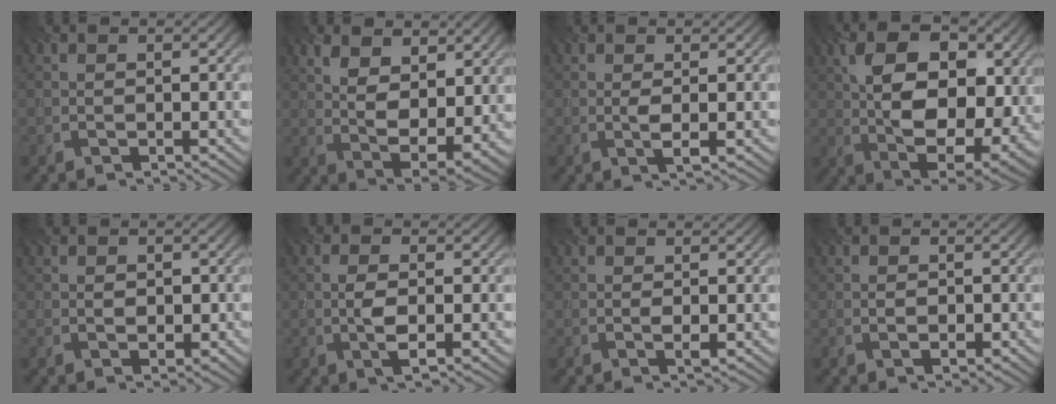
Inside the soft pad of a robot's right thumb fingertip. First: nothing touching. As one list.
[{"total": 9.2, "force": [4.1, 4.7, 6.7], "torque": [-0.142, -0.010, 0.079]}, {"total": 1.3, "force": [0.1, 0.2, 1.3], "torque": [-0.031, -0.003, 0.001]}, {"total": 14.6, "force": [3.0, 8.6, 11.4], "torque": [-0.188, 0.007, 0.044]}, {"total": 1.6, "force": [0.2, 1.3, 0.9], "torque": [-0.021, -0.005, 0.005]}, {"total": 3.4, "force": [-0.4, 1.2, 3.1], "torque": [-0.069, -0.001, -0.009]}, {"total": 0.6, "force": [0.2, 0.1, 0.5], "torque": [-0.014, -0.004, 0.002]}, {"total": 1.4, "force": [-0.1, 1.0, 1.0], "torque": [-0.017, -0.004, -0.001]}]